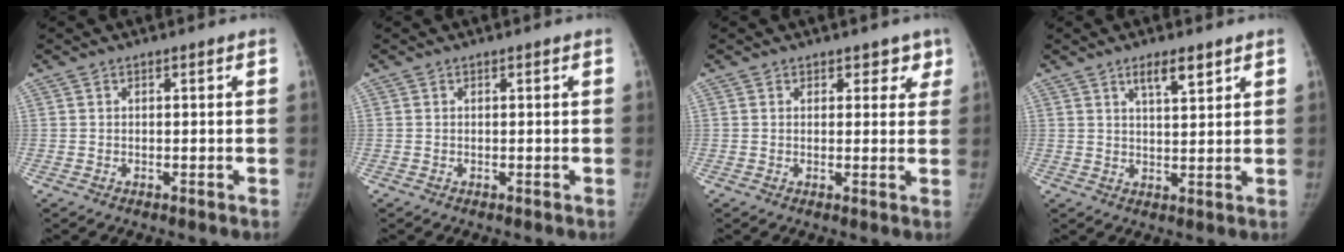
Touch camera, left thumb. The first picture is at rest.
{"total": 0.0}
{"total": 3.3, "force": [2.2, 2.2, 1.1], "torque": [0.031, -0.008, 0.022]}
{"total": 4.9, "force": [3.2, 1.3, 3.5], "torque": [-0.050, -0.021, 0.053]}